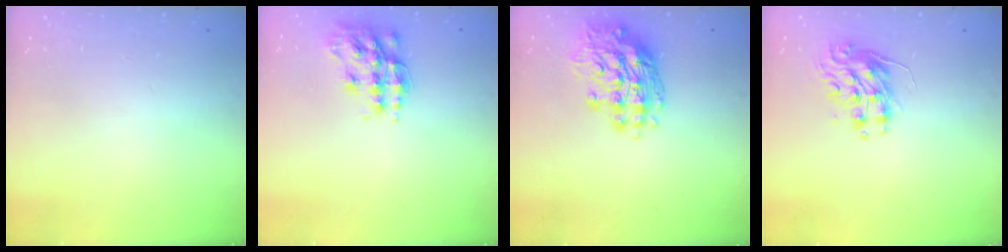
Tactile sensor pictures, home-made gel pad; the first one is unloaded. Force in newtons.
{"total": 15.9, "press": 15.9, "slide": 0.9}
{"total": 15.0, "press": 14.9, "slide": 1.4}
{"total": 8.8, "press": 8.8, "slide": 0.3}